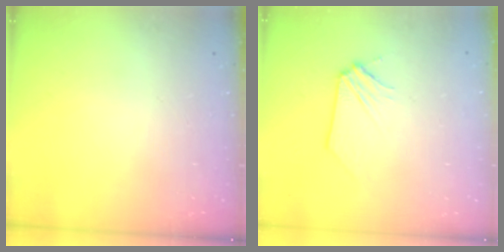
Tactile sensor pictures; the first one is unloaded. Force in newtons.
{"total": 0.0}